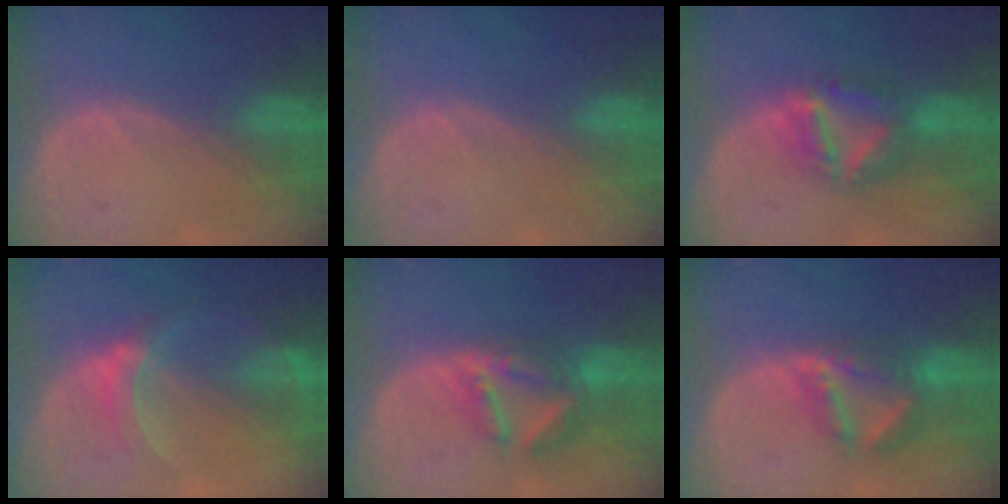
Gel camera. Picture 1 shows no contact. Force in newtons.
{"total": 0.0}
{"total": 7.4, "press": 6.5, "slide": 3.6}
{"total": 6.0, "press": 5.6, "slide": 2.0}
{"total": 7.2, "press": 6.2, "slide": 3.5}
{"total": 6.0, "press": 6.0, "slide": 0.3}